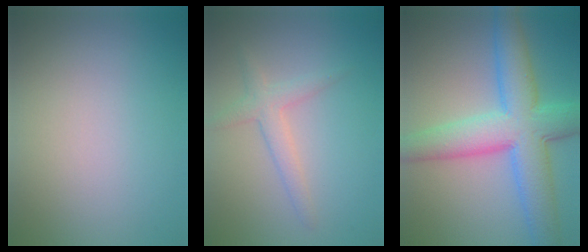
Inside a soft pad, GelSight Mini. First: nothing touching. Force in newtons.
{"total": 2.3, "press": 2.3, "slide": 0.1}
{"total": 9.1, "press": 9.1, "slide": 0.1}